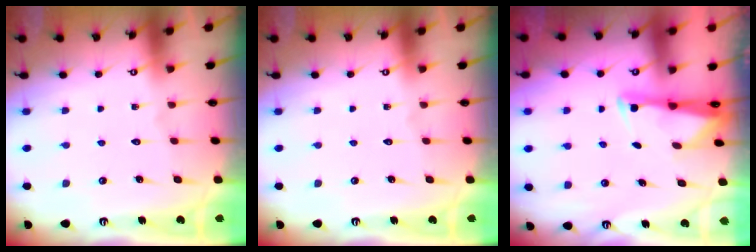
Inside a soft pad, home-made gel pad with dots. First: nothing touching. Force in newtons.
{"total": 0.0}
{"total": 2.6, "press": 2.6, "slide": 0.3}